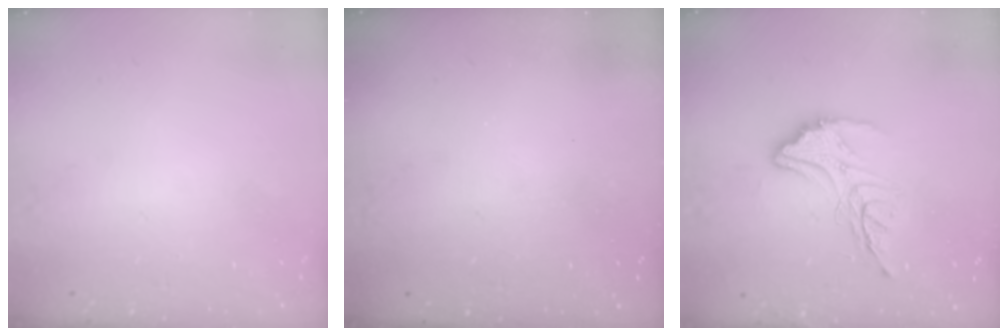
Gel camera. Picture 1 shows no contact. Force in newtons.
{"total": 3.3, "press": 3.3, "slide": 0.1}
{"total": 13.7, "press": 13.6, "slide": 1.2}